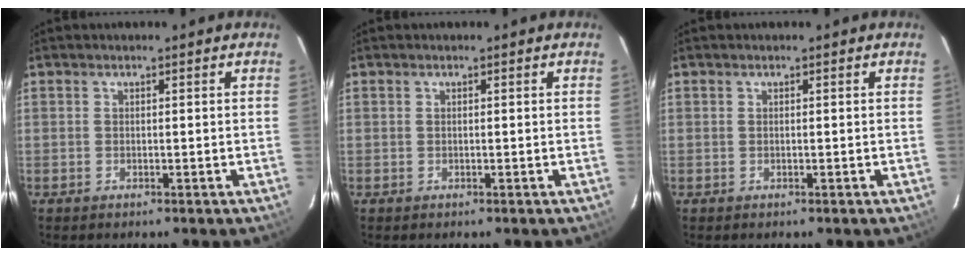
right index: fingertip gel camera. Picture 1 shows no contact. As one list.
[{"total": 0.0}, {"total": 0.0}]